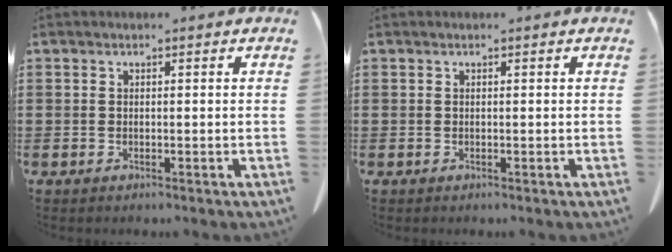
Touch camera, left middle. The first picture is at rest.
{"total": 0.0}